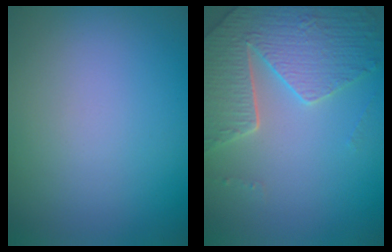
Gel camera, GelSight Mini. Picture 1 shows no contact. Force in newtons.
{"total": 6.1, "press": 5.0, "slide": 3.4}